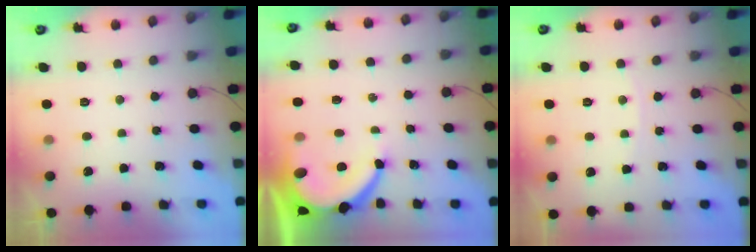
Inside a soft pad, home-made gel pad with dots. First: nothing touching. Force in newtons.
{"total": 7.7, "press": 7.7, "slide": 0.9}
{"total": 2.3, "press": 2.3, "slide": 0.3}